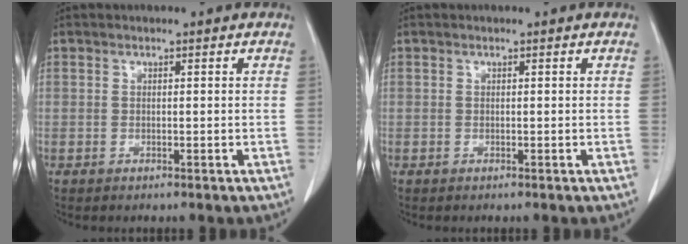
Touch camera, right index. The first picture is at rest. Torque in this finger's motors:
{"motor_torque": [0.00, 0.00, 0.00, 0.00]}